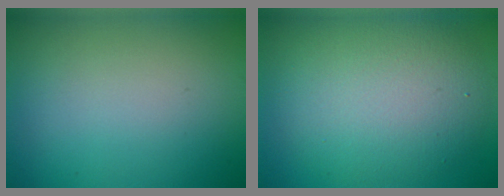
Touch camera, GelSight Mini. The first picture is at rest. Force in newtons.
{"total": 8.0, "press": 8.0, "slide": 0.4}